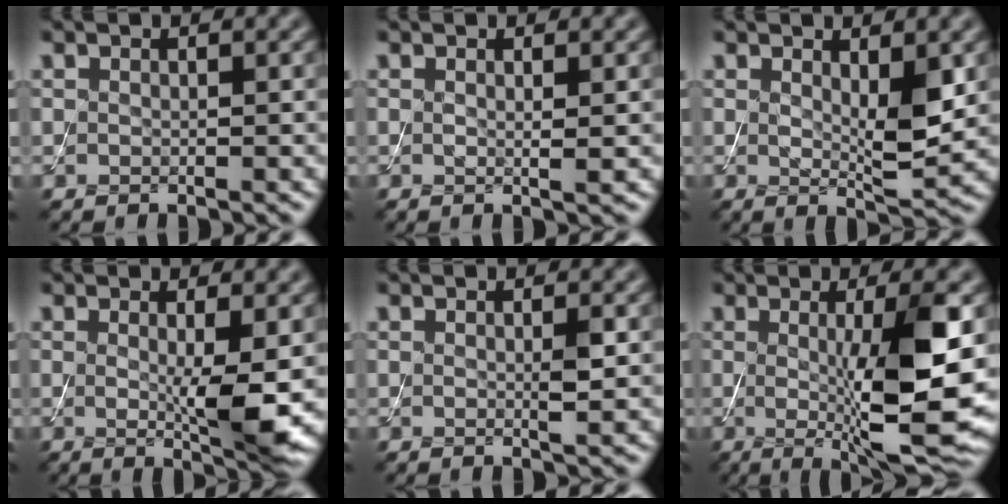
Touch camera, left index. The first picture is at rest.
{"total": 0.9, "force": [0.2, 0.1, 0.8], "torque": [-0.015, -0.005, 0.001]}
{"total": 3.5, "force": [0.7, 0.9, 3.3], "torque": [-0.056, -0.012, 0.017]}
{"total": 4.4, "force": [0.0, 0.6, 4.3], "torque": [-0.067, -0.013, 0.004]}
{"total": 1.2, "force": [0.0, 0.1, 1.2], "torque": [-0.020, -0.002, -0.002]}
{"total": 10.2, "force": [-0.3, 2.0, 10.0], "torque": [-0.143, -0.017, 0.005]}